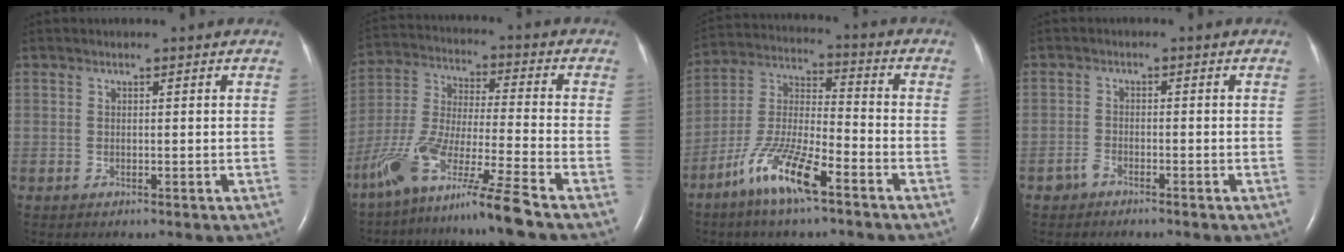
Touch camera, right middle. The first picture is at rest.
{"total": 13.4, "force": [-9.7, -1.2, 9.2], "torque": [-0.197, -0.029, -0.184]}
{"total": 12.0, "force": [-7.3, 2.1, 9.2], "torque": [-0.197, -0.010, -0.140]}
{"total": 1.5, "force": [-1.3, 0.7, 0.4], "torque": [-0.012, 0.001, -0.024]}